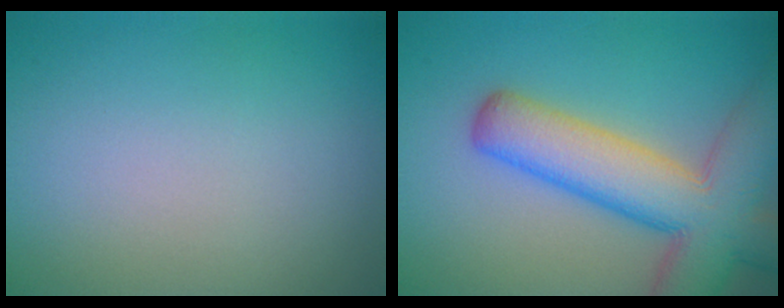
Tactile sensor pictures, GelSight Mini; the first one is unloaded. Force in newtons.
{"total": 10.0, "press": 10.0, "slide": 0.7}